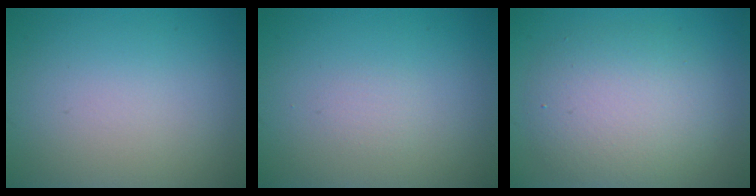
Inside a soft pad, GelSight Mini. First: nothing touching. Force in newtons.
{"total": 0.6, "press": 0.6, "slide": 0.0}
{"total": 5.6, "press": 5.6, "slide": 0.5}